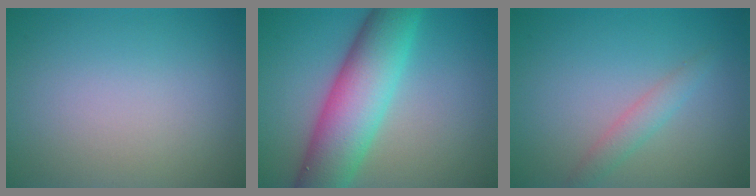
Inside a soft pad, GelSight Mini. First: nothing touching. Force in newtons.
{"total": 9.1, "press": 9.1, "slide": 0.4}
{"total": 1.8, "press": 1.8, "slide": 0.0}